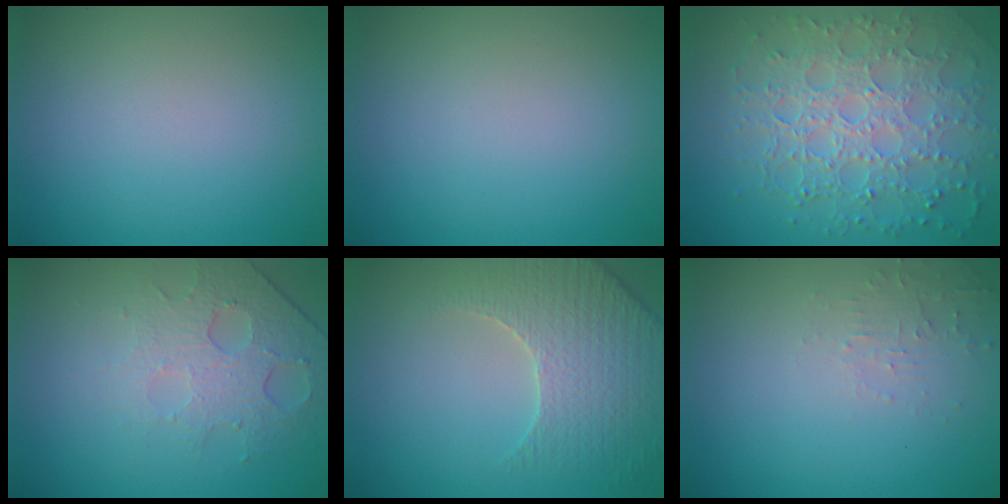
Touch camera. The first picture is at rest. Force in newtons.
{"total": 0.0}
{"total": 7.7, "press": 5.6, "slide": 5.2}
{"total": 4.8, "press": 3.2, "slide": 3.6}
{"total": 4.4, "press": 4.3, "slide": 0.8}
{"total": 1.5, "press": 1.5, "slide": 0.3}